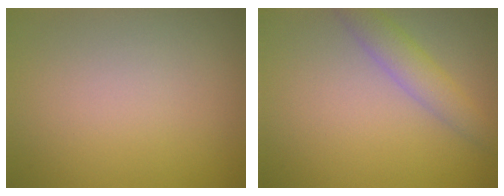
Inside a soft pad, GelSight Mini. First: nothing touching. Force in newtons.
{"total": 2.9, "press": 2.9, "slide": 0.1}